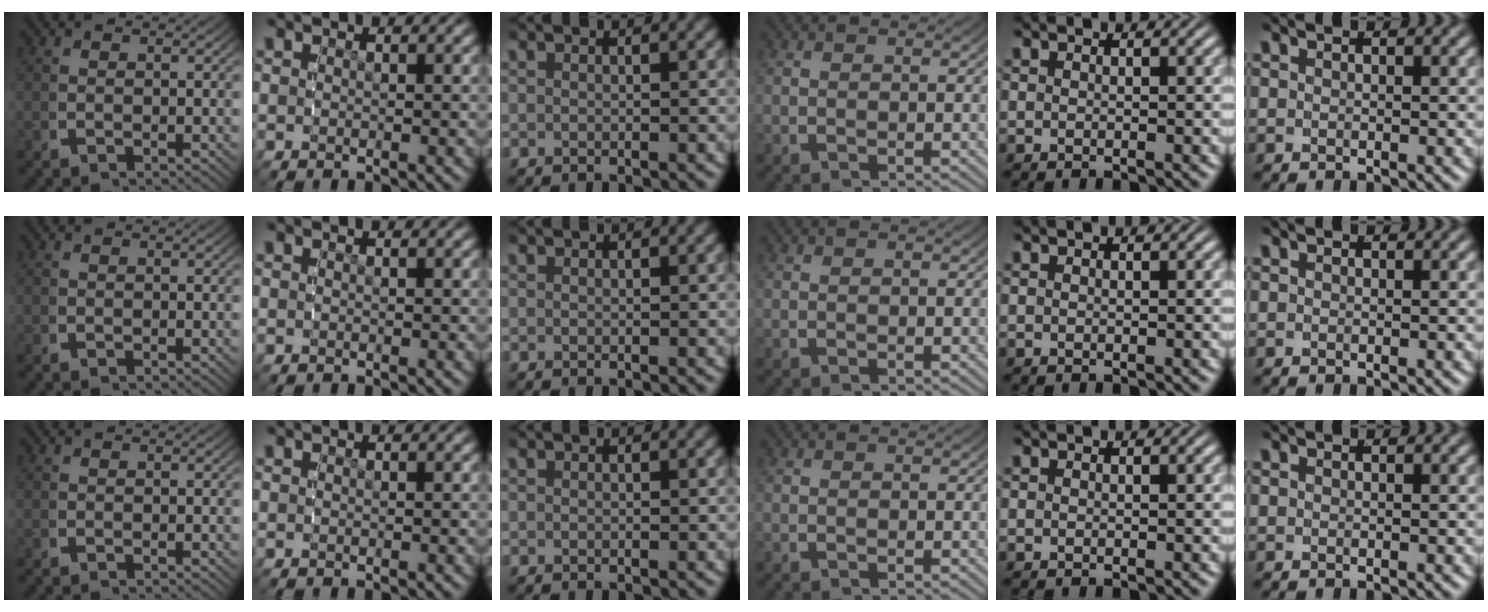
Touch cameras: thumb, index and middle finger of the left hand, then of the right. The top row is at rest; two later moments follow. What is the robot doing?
{"motion": "reach", "object": "jewelry box"}